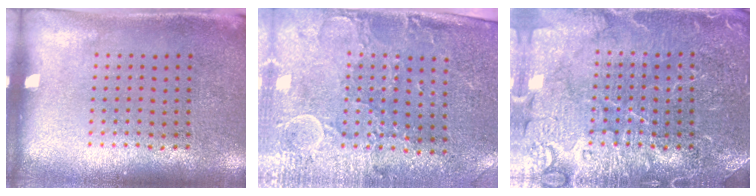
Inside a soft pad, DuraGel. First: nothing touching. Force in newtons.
{"total": 3.0, "press": 2.6, "slide": 1.5}
{"total": 6.7, "press": 6.6, "slide": 1.0}